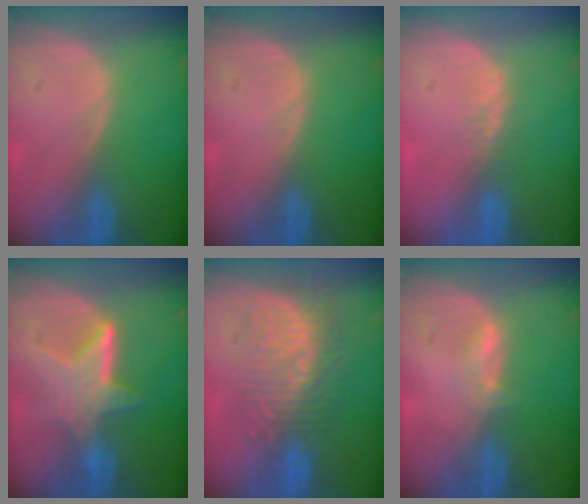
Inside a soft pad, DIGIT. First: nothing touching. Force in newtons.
{"total": 0.0}
{"total": 1.7, "press": 1.4, "slide": 0.9}
{"total": 6.2, "press": 6.0, "slide": 1.4}
{"total": 9.8, "press": 8.7, "slide": 4.5}
{"total": 1.7, "press": 1.7, "slide": 0.6}